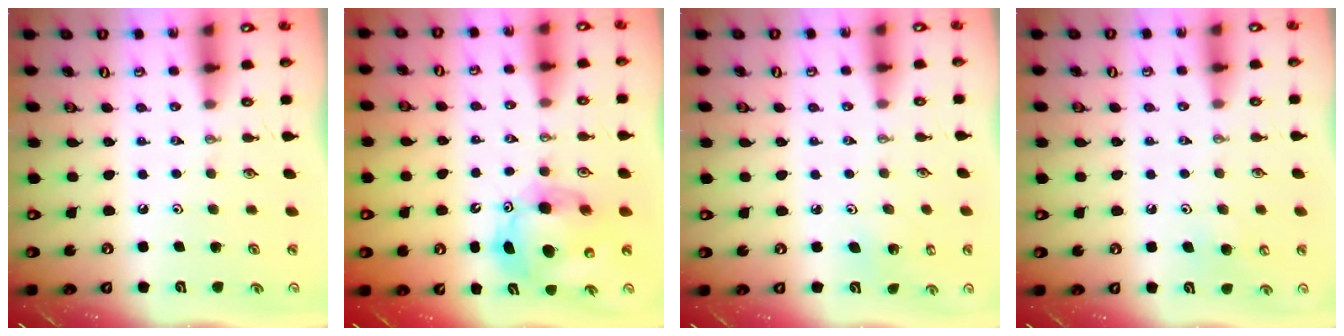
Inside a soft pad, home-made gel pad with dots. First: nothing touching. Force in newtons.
{"total": 12.4, "press": 12.3, "slide": 2.1}
{"total": 3.2, "press": 3.2, "slide": 0.2}
{"total": 6.2, "press": 6.1, "slide": 0.6}